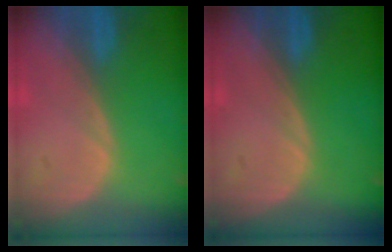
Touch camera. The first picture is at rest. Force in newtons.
{"total": 0.0}